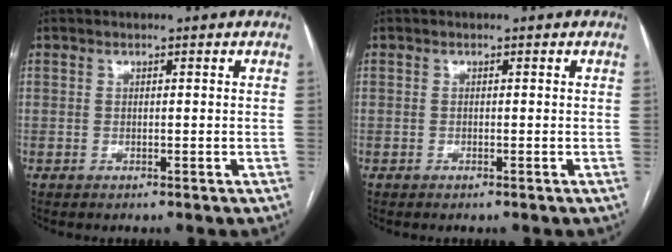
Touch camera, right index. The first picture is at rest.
{"total": 0.0}